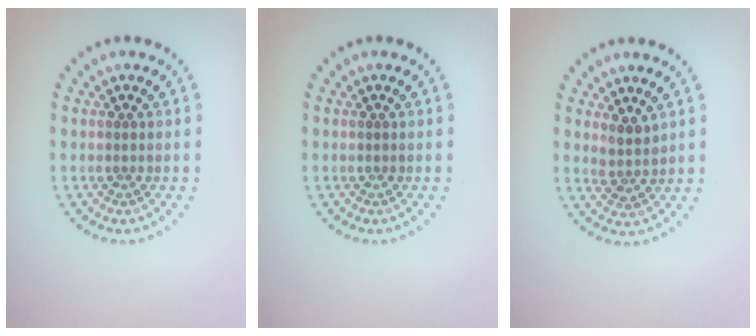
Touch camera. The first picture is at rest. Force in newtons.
{"total": 0.0}
{"total": 1.8, "press": 1.5, "slide": 1.0}